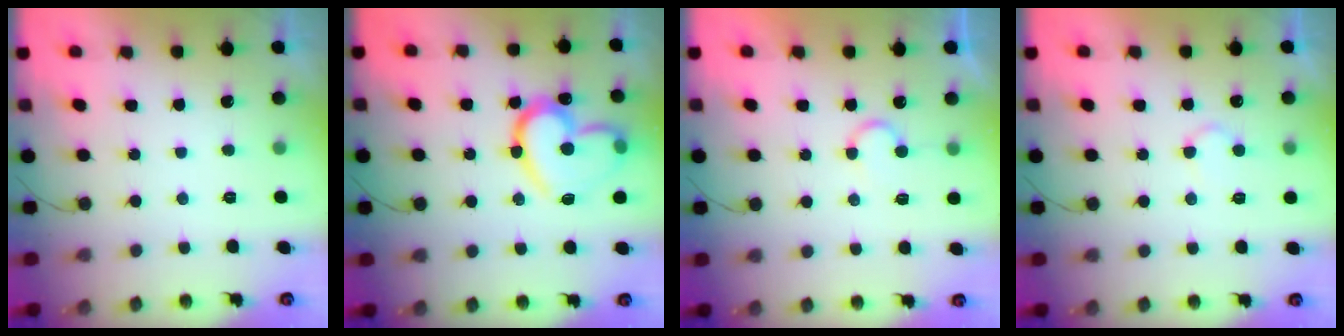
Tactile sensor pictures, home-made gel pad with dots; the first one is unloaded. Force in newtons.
{"total": 18.9, "press": 18.9, "slide": 1.5}
{"total": 5.8, "press": 5.7, "slide": 0.6}
{"total": 5.1, "press": 5.1, "slide": 0.4}